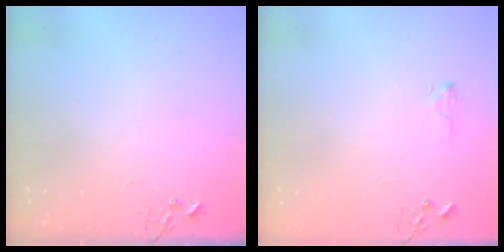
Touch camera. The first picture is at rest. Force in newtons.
{"total": 5.5, "press": 5.4, "slide": 0.8}